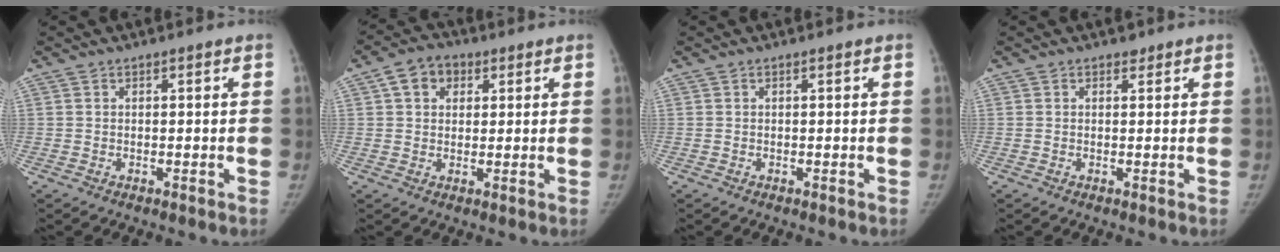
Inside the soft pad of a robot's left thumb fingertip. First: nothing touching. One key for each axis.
{"total": 6.4, "fx": 2.4, "fy": 4.8, "fz": 3.4, "tx": -0.034, "ty": 0.004, "tz": 0.033}
{"total": 0.0}
{"total": 0.9, "fx": 0.7, "fy": 0.6, "fz": 0.1, "tx": 0.004, "ty": -0.004, "tz": 0.007}